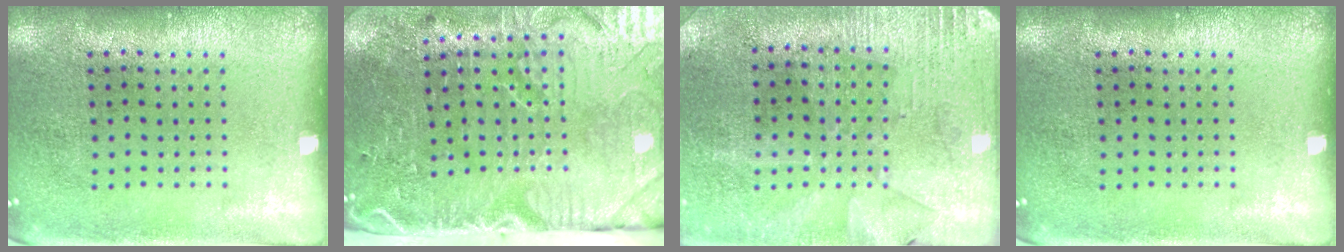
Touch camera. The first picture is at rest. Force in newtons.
{"total": 5.2, "press": 4.3, "slide": 2.9}
{"total": 2.9, "press": 2.8, "slide": 0.8}
{"total": 0.0}